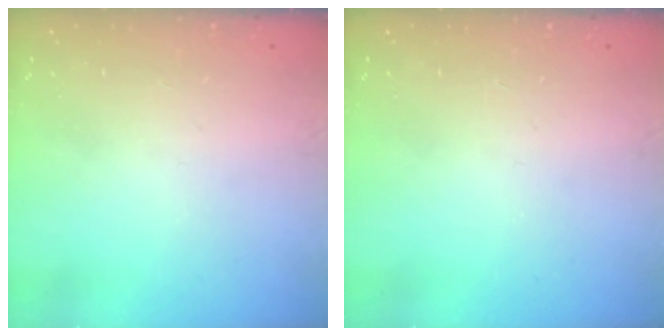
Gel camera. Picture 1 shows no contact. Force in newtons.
{"total": 0.0}